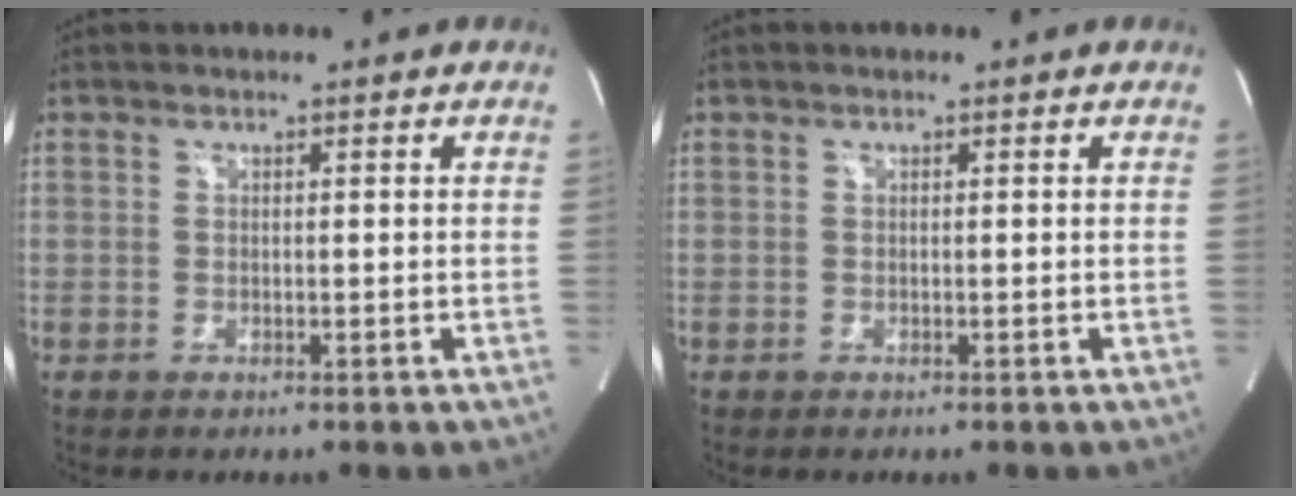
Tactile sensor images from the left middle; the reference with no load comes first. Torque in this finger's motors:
{"motor_torque": [0.73, -0.72, -0.14, -0.01]}